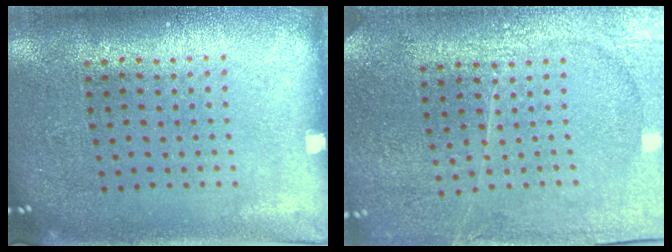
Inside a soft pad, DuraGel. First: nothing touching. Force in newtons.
{"total": 3.8, "press": 3.4, "slide": 1.6}